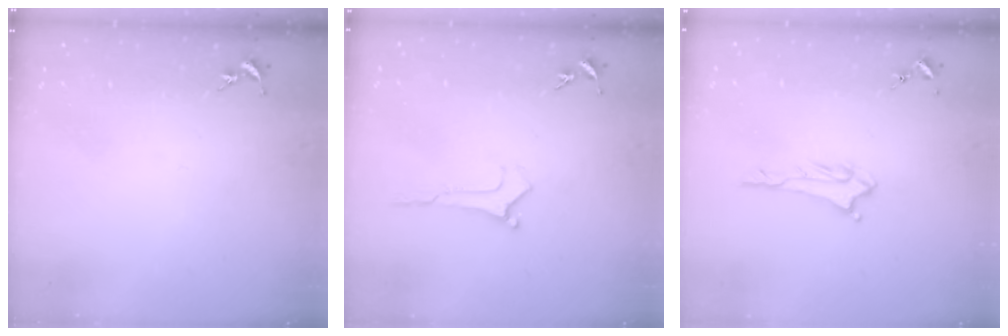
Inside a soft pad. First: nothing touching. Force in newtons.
{"total": 0.0}
{"total": 2.3, "press": 2.2, "slide": 0.3}